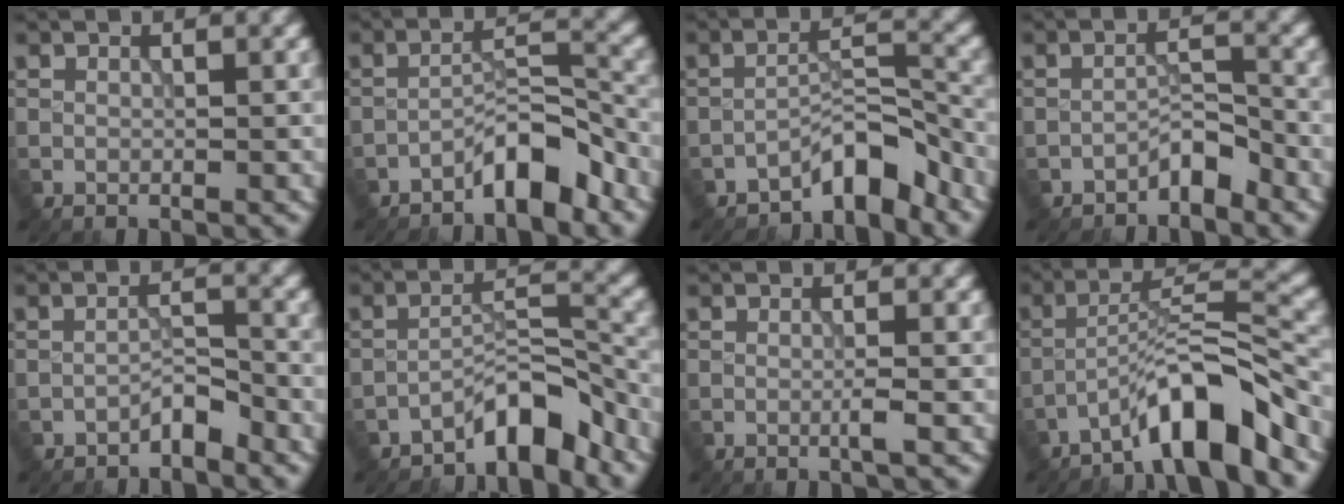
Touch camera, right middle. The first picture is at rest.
{"total": 4.6, "force": [-3.4, 1.1, 2.8], "torque": [-0.042, 0.021, -0.063]}
{"total": 4.4, "force": [-3.7, 1.1, 2.2], "torque": [-0.024, 0.018, -0.070]}
{"total": 2.4, "force": [-2.0, 0.7, 1.1], "torque": [-0.014, 0.016, -0.037]}
{"total": 2.0, "force": [-1.7, 0.5, 0.9], "torque": [-0.014, 0.012, -0.032]}
{"total": 4.9, "force": [-4.0, 1.1, 2.5], "torque": [-0.030, 0.018, -0.076]}
{"total": 1.1, "force": [-0.3, 0.1, 1.1], "torque": [-0.017, 0.001, -0.010]}
{"total": 7.5, "force": [-5.3, 1.2, 5.2], "torque": [-0.080, 0.021, -0.094]}